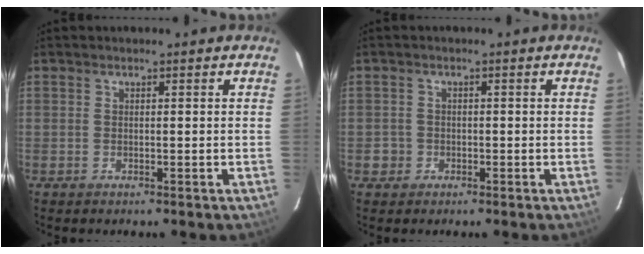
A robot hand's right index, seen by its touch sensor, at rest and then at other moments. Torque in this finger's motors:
{"motor_torque": [-0.15, -0.06, -0.75, -0.21]}